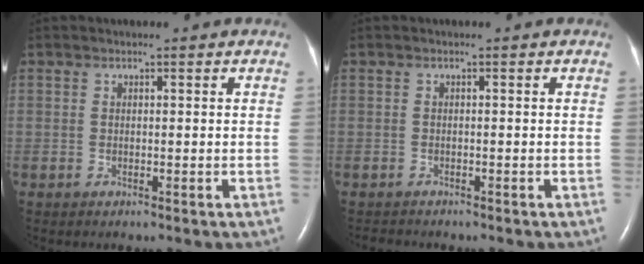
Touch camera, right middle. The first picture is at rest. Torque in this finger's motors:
{"motor_torque": [-0.02, -0.05, -0.09, -0.01]}